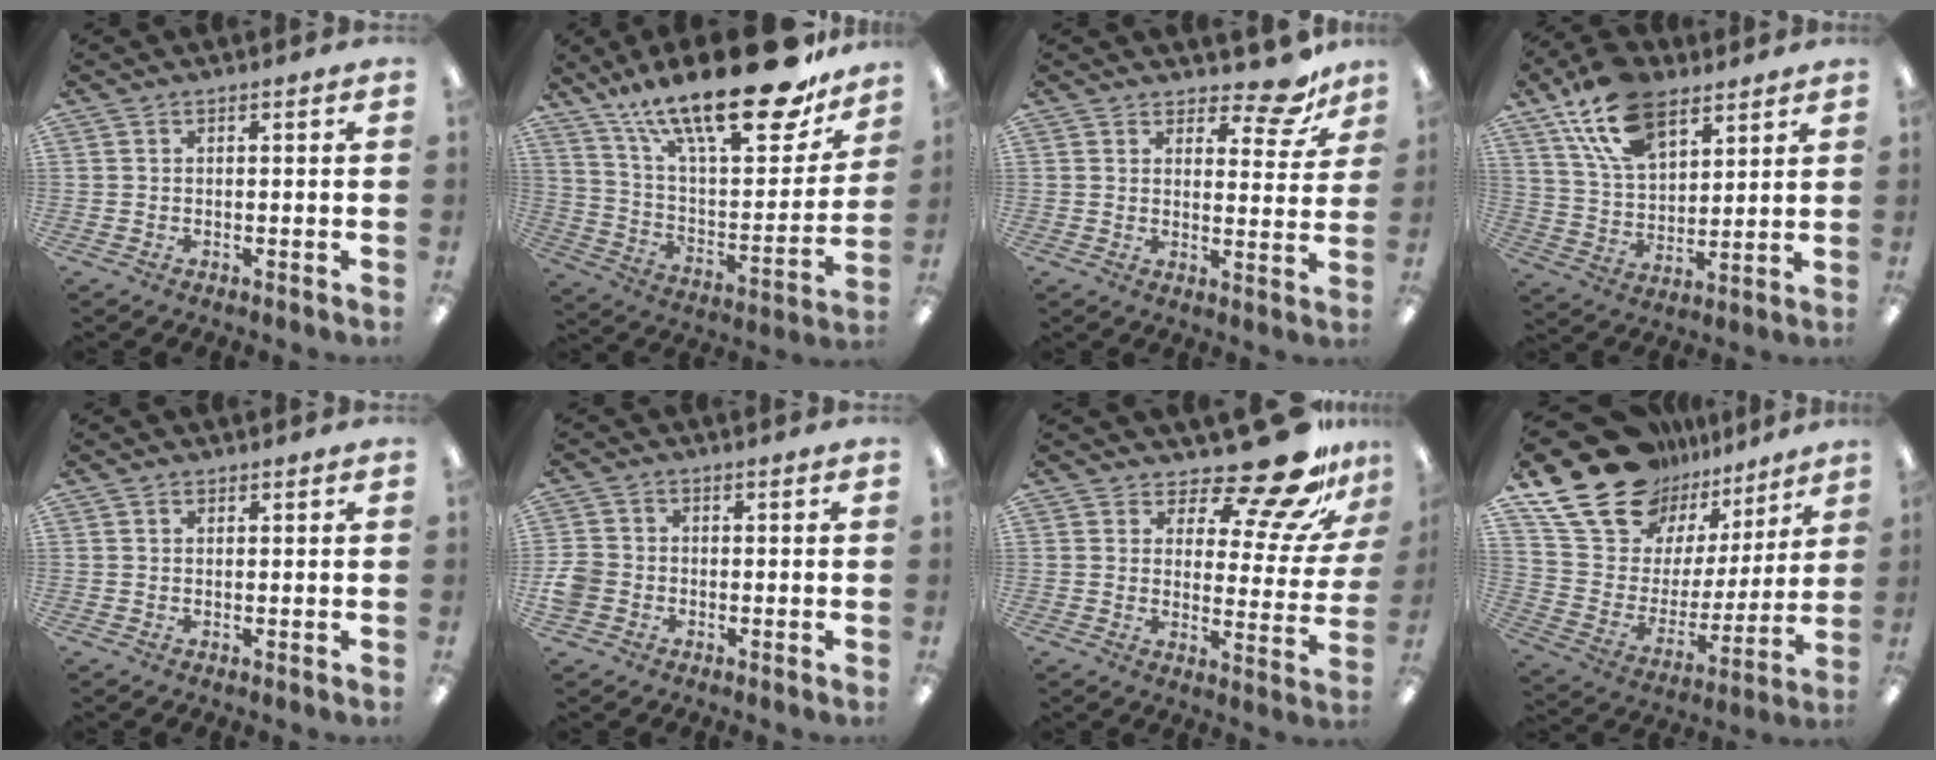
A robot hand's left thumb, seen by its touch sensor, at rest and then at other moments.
{"total": 27.4, "force": [18.4, 9.1, 18.1], "torque": [-0.274, -0.119, 0.308]}
{"total": 8.7, "force": [6.9, 3.3, 4.3], "torque": [-0.041, -0.047, 0.115]}
{"total": 16.7, "force": [10.1, 9.3, 9.5], "torque": [-0.181, -0.029, 0.189]}
{"total": 0.8, "force": [0.5, 0.5, 0.3], "torque": [-0.007, 0.003, 0.008]}
{"total": 4.5, "force": [-1.4, 3.9, 1.8], "torque": [-0.035, 0.011, -0.024]}
{"total": 17.8, "force": [14.5, 5.1, 9.0], "torque": [-0.130, -0.108, 0.239]}
{"total": 22.6, "force": [16.4, 13.0, 8.4], "torque": [-0.161, -0.110, 0.311]}